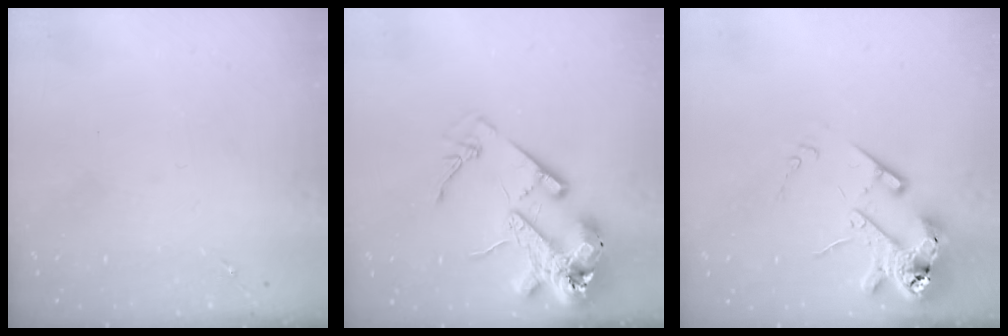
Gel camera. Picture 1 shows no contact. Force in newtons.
{"total": 17.7, "press": 17.5, "slide": 2.4}
{"total": 14.6, "press": 14.5, "slide": 2.0}